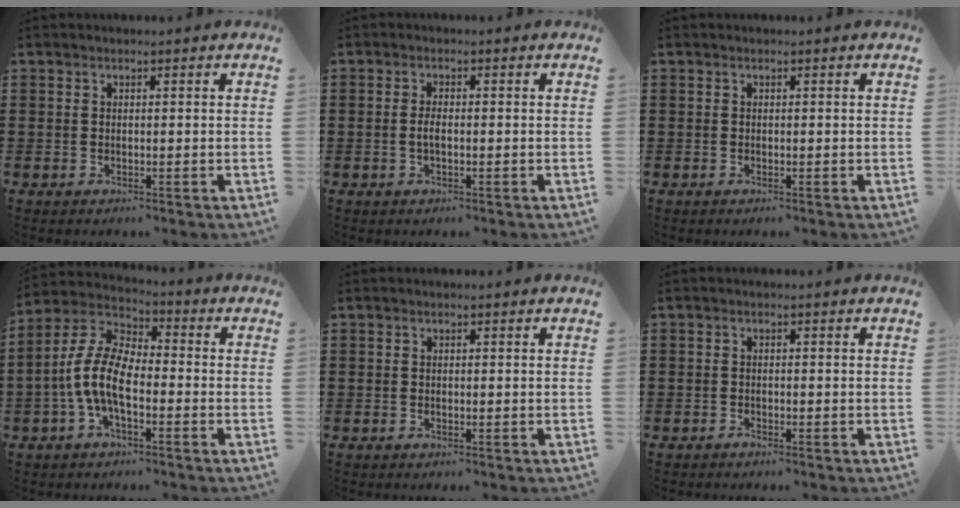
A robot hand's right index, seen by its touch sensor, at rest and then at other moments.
{"total": 1.8, "force": [-0.3, 0.6, 1.7], "torque": [-0.039, -0.002, -0.009]}
{"total": 0.0}
{"total": 9.1, "force": [-3.0, 4.2, 7.5], "torque": [-0.195, -0.007, -0.065]}
{"total": 0.0}
{"total": 0.8, "force": [-0.8, 0.1, 0.1], "torque": [-0.004, -0.002, -0.016]}